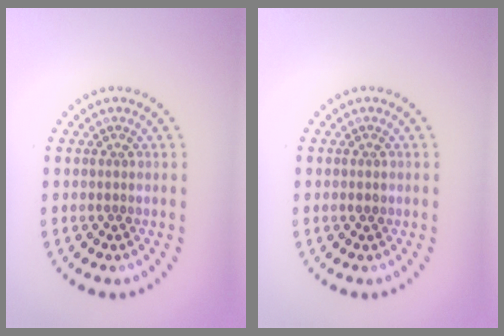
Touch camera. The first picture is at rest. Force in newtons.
{"total": 0.9, "press": 0.9, "slide": 0.0}